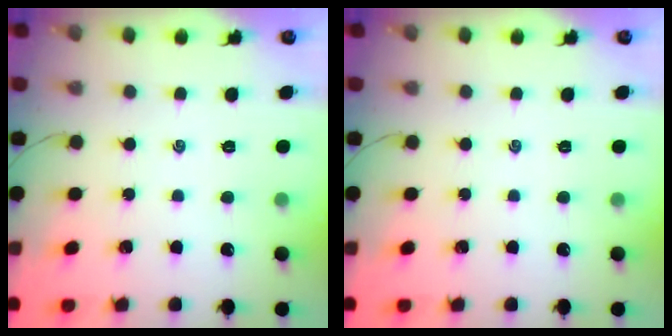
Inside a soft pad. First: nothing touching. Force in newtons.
{"total": 0.0}